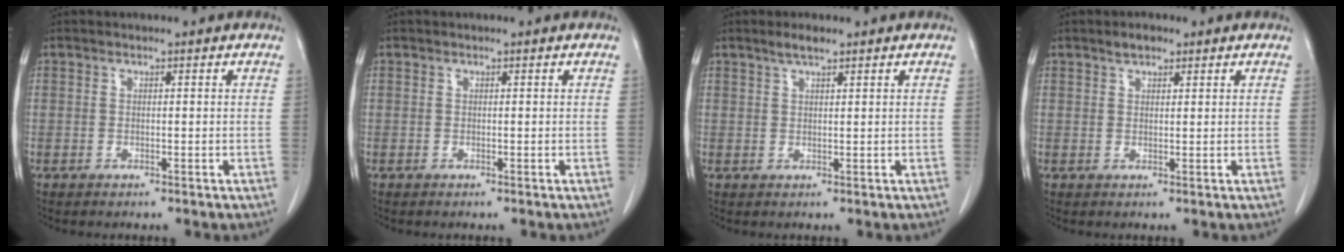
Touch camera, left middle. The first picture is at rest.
{"total": 0.0}
{"total": 2.2, "force": [1.7, 0.3, 1.4], "torque": [-0.033, 0.004, 0.032]}
{"total": 2.0, "force": [1.4, 0.9, 1.0], "torque": [-0.020, 0.003, 0.023]}